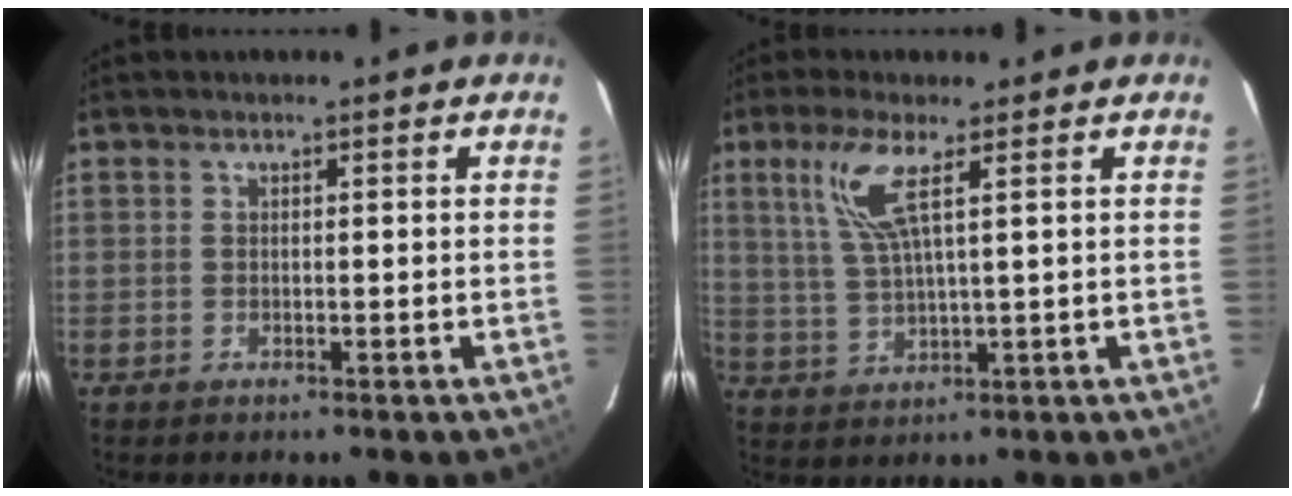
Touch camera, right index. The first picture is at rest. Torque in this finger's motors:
{"motor_torque": [1.00, 0.54, 0.32, 0.15]}